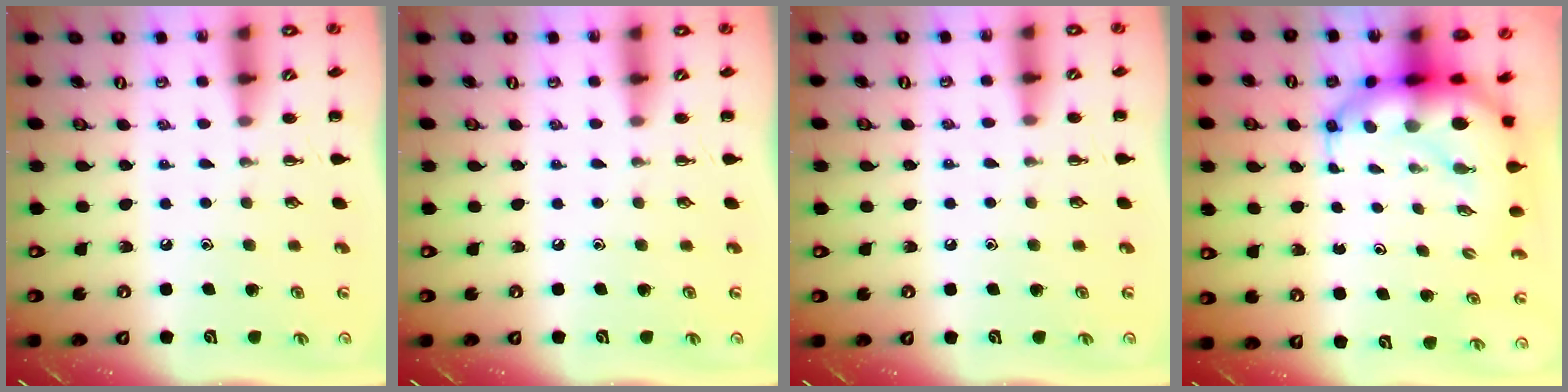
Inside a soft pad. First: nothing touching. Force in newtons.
{"total": 0.0}
{"total": 6.0, "press": 5.7, "slide": 2.1}
{"total": 10.5, "press": 10.1, "slide": 2.9}